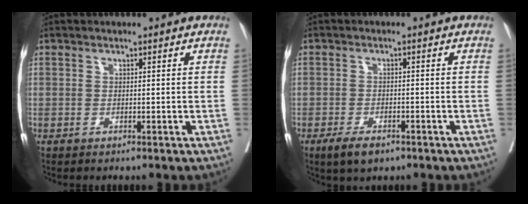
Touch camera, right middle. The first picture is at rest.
{"total": 4.4, "force": [-3.0, 1.7, 2.8], "torque": [-0.050, -0.005, -0.047]}